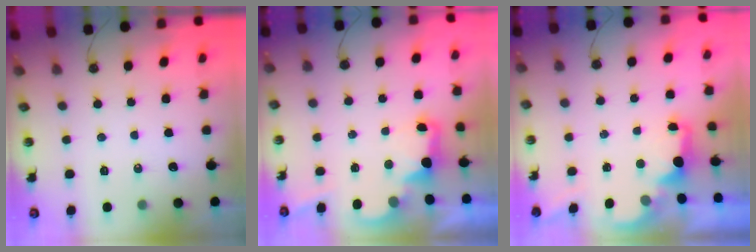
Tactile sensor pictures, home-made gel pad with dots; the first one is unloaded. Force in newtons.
{"total": 3.0, "press": 2.9, "slide": 0.6}
{"total": 2.0, "press": 1.8, "slide": 0.8}